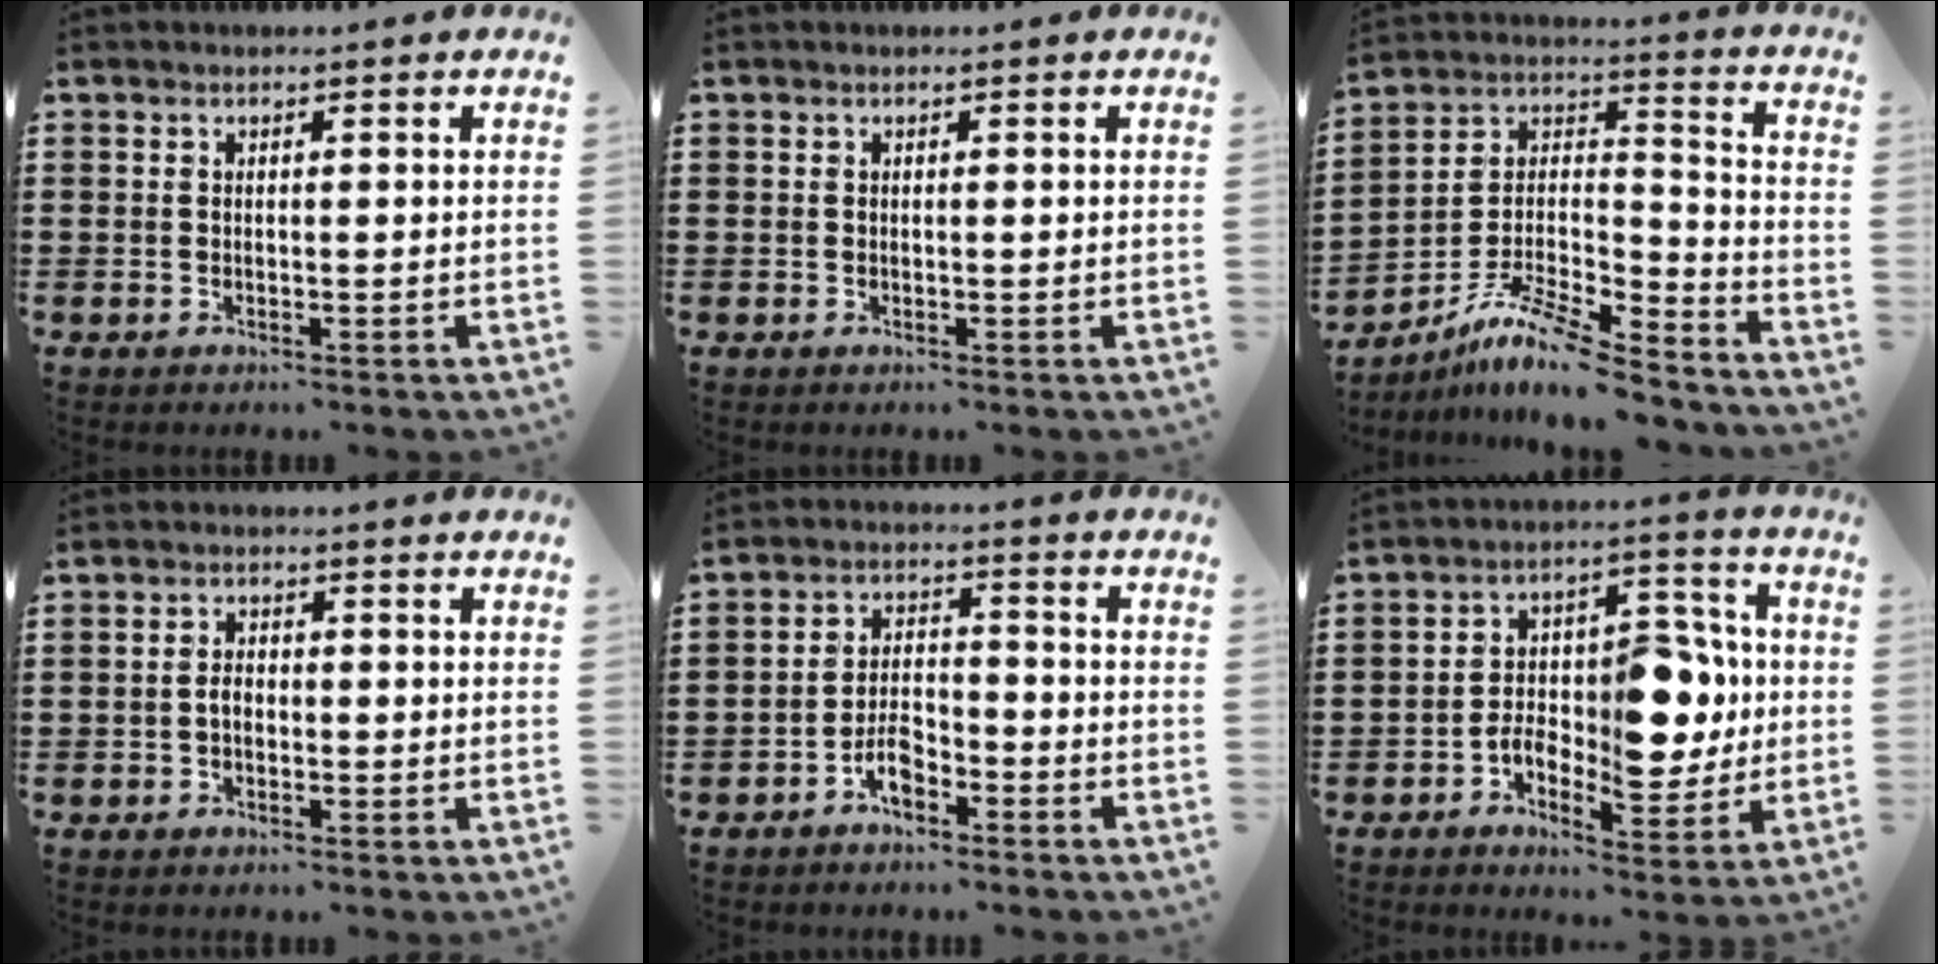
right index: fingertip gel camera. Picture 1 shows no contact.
{"total": 0.0}
{"total": 10.2, "force": [-8.6, 1.7, 5.1], "torque": [-0.101, 0.018, -0.176]}
{"total": 1.7, "force": [-0.4, 1.0, 1.4], "torque": [-0.034, 0.000, -0.011]}
{"total": 4.5, "force": [-2.8, 2.1, 2.8], "torque": [-0.063, 0.005, -0.057]}
{"total": 11.4, "force": [-1.5, 6.5, 9.2], "torque": [-0.139, 0.008, -0.024]}